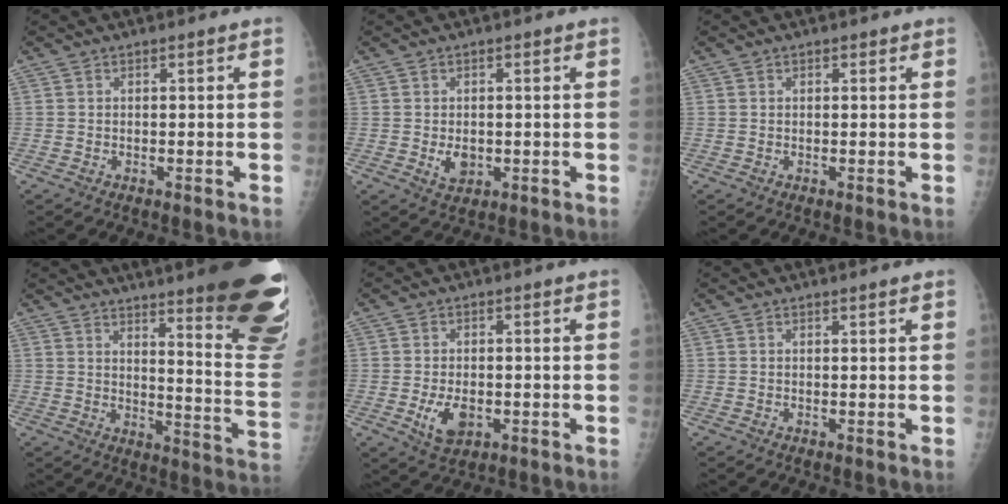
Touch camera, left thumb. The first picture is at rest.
{"total": 3.6, "force": [-0.4, 2.6, 2.4], "torque": [-0.028, -0.003, 0.002]}
{"total": 0.7, "force": [0.4, 0.5, 0.2], "torque": [0.002, -0.001, 0.003]}
{"total": 25.6, "force": [17.2, 3.9, 18.6], "torque": [-0.183, -0.113, 0.217]}
{"total": 5.6, "force": [-1.4, 3.5, 4.2], "torque": [-0.068, -0.006, -0.018]}
{"total": 0.9, "force": [0.7, 0.0, 0.4], "torque": [-0.004, 0.000, 0.012]}